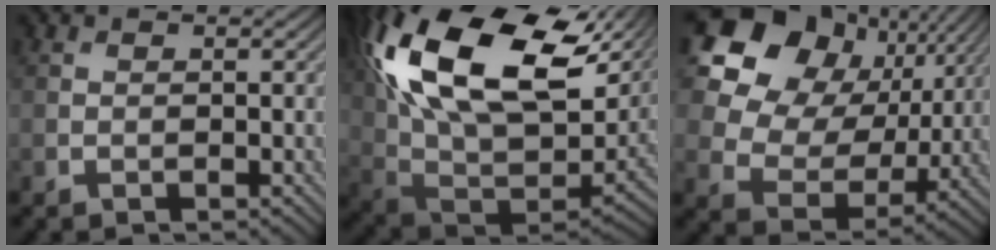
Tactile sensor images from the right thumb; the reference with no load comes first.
{"total": 22.5, "force": [9.0, 11.9, 16.9], "torque": [-0.386, 0.035, 0.166]}
{"total": 17.9, "force": [7.1, 13.4, 9.4], "torque": [-0.226, 0.045, 0.130]}